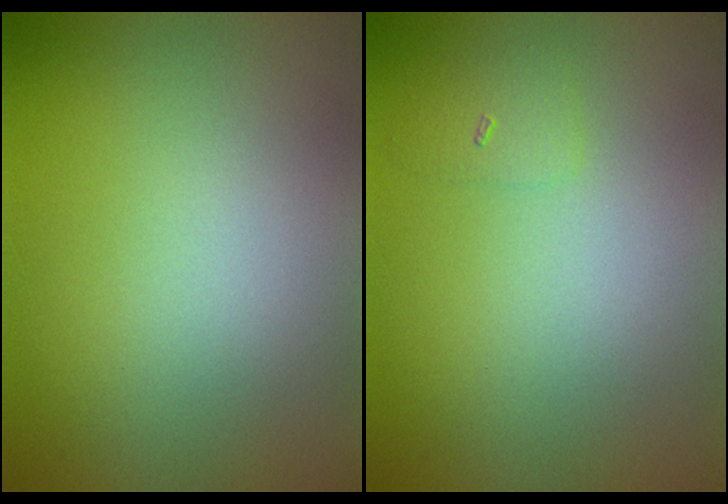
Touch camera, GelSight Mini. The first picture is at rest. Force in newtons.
{"total": 1.1, "press": 1.1, "slide": 0.0}